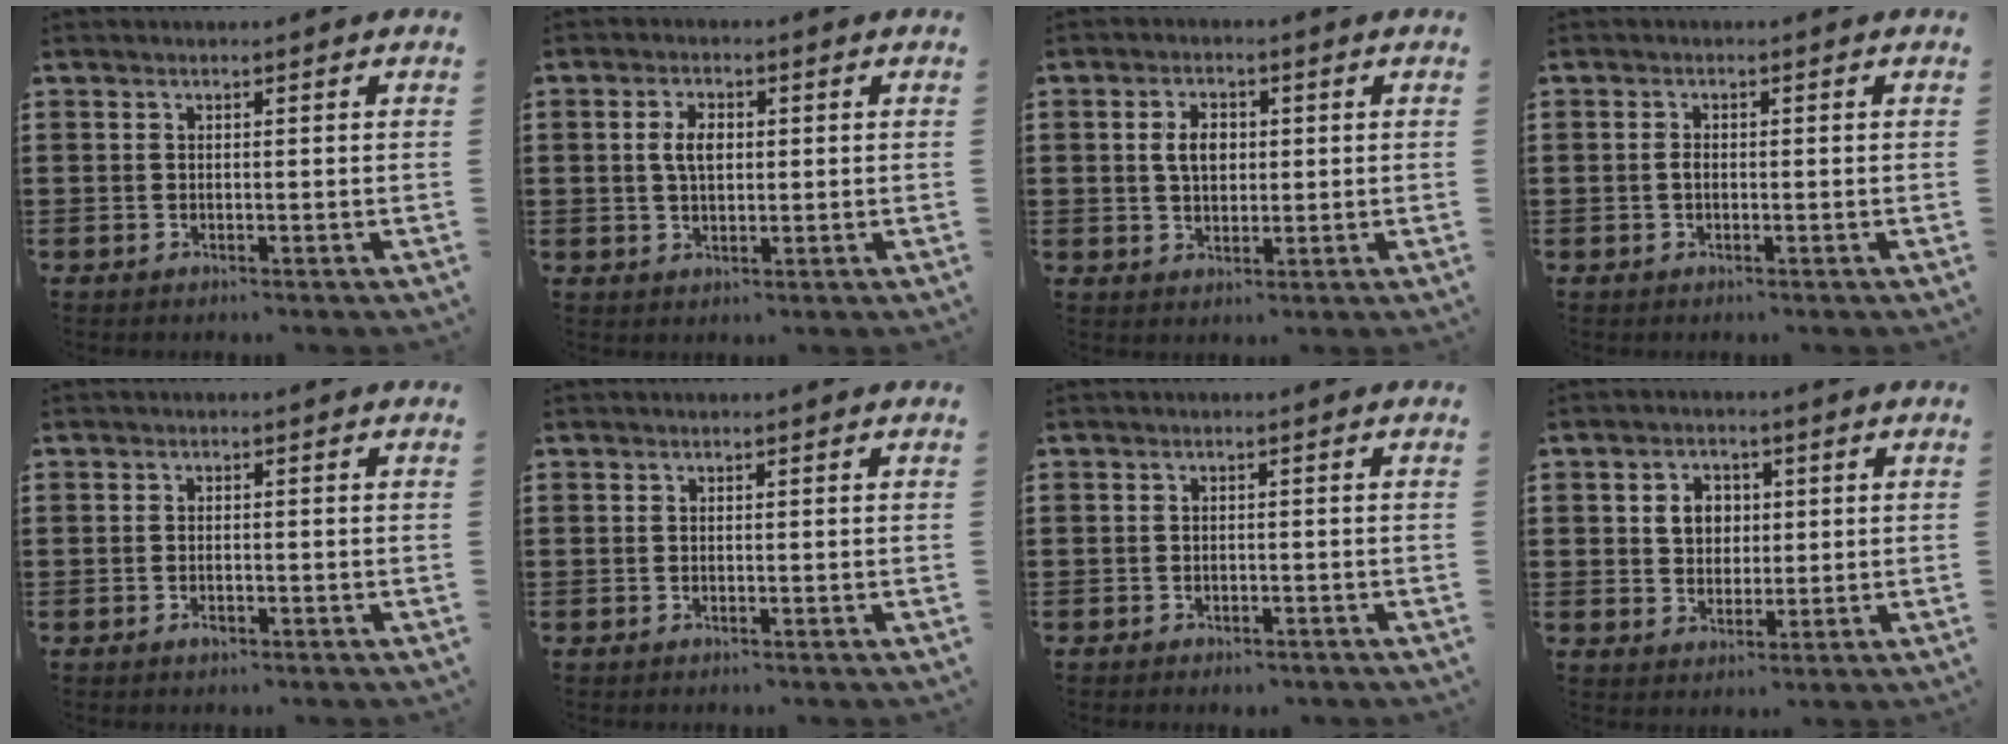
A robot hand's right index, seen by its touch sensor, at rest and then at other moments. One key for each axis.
{"total": 3.8, "fx": 0.5, "fy": 1.9, "fz": 3.2, "tx": -0.067, "ty": 0.009, "tz": 0.006}
{"total": 4.0, "fx": 0.5, "fy": 2.5, "fz": 3.1, "tx": -0.059, "ty": 0.008, "tz": 0.005}
{"total": 1.0, "fx": -0.2, "fy": 0.4, "fz": 0.9, "tx": -0.026, "ty": -0.002, "tz": -0.008}
{"total": 1.2, "fx": -0.7, "fy": 0.5, "fz": 0.8, "tx": -0.018, "ty": -0.003, "tz": -0.011}
{"total": 0.0}
{"total": 1.1, "fx": -1.0, "fy": 0.3, "fz": -0.1, "tx": -0.001, "ty": 0.003, "tz": -0.024}
{"total": 4.1, "fx": 0.8, "fy": 3.4, "fz": 2.2, "tx": -0.048, "ty": 0.009, "tz": 0.008}